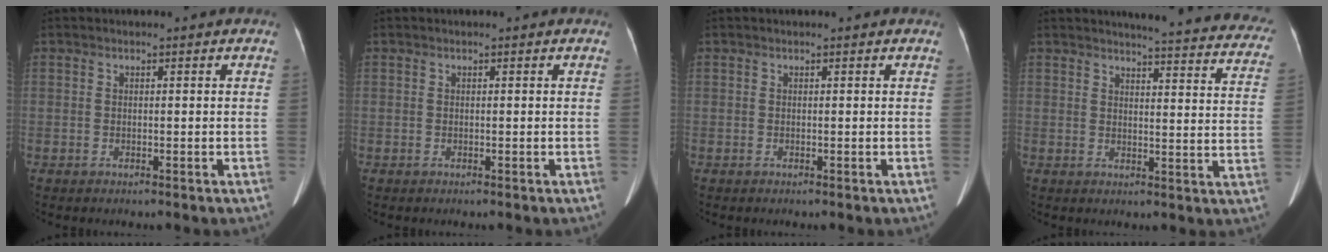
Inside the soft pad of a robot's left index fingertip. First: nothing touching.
{"total": 0.0}
{"total": 0.0}
{"total": 22.9, "force": [21.6, 2.3, 7.2], "torque": [-0.072, -0.091, 0.224]}